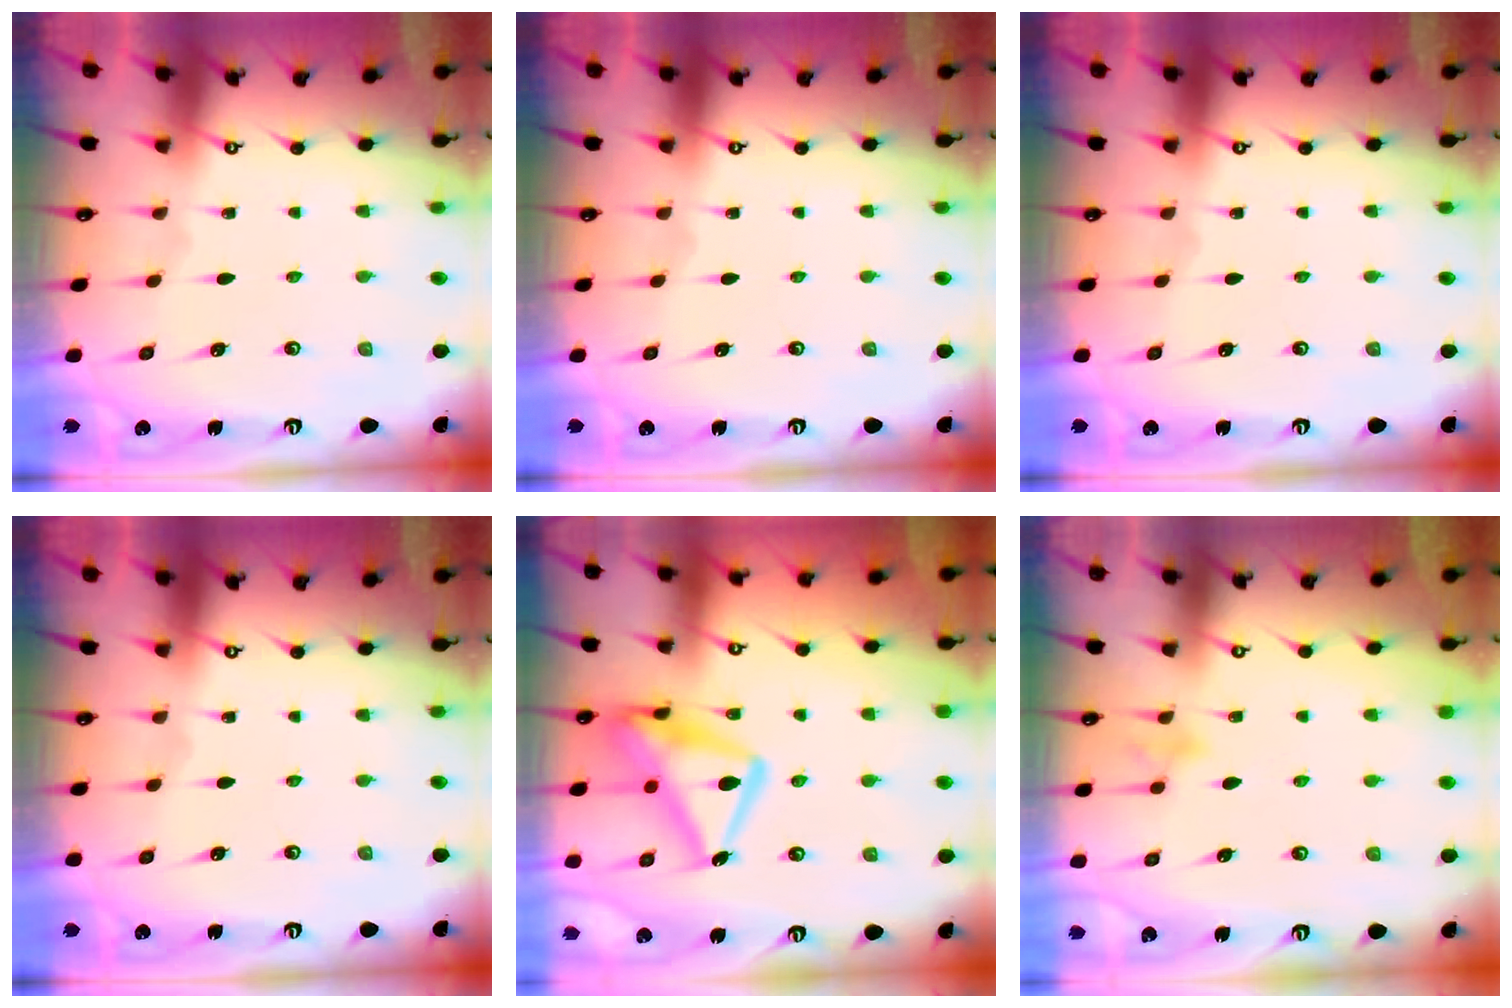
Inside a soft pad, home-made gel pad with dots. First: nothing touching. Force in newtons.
{"total": 0.0}
{"total": 0.0}
{"total": 0.0}
{"total": 18.3, "press": 18.2, "slide": 1.5}
{"total": 8.6, "press": 8.5, "slide": 1.6}